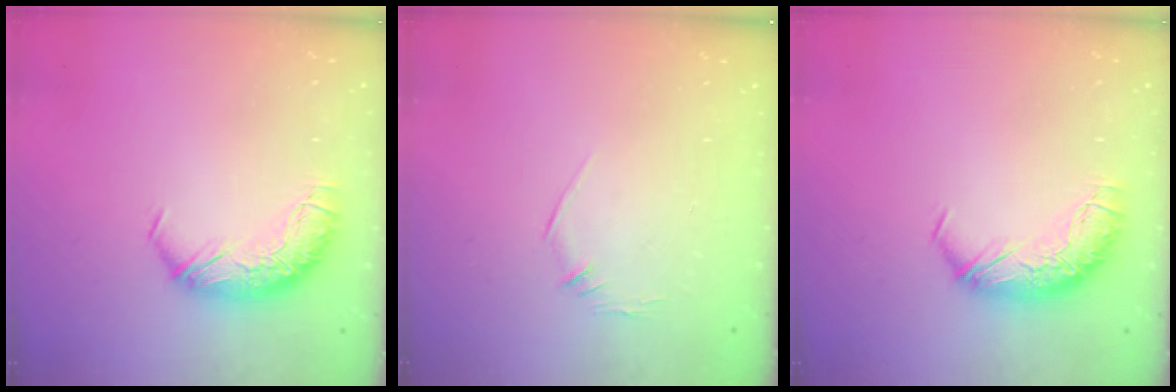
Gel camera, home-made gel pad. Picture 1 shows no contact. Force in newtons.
{"total": 6.7, "press": 6.7, "slide": 1.0}
{"total": 0.0}